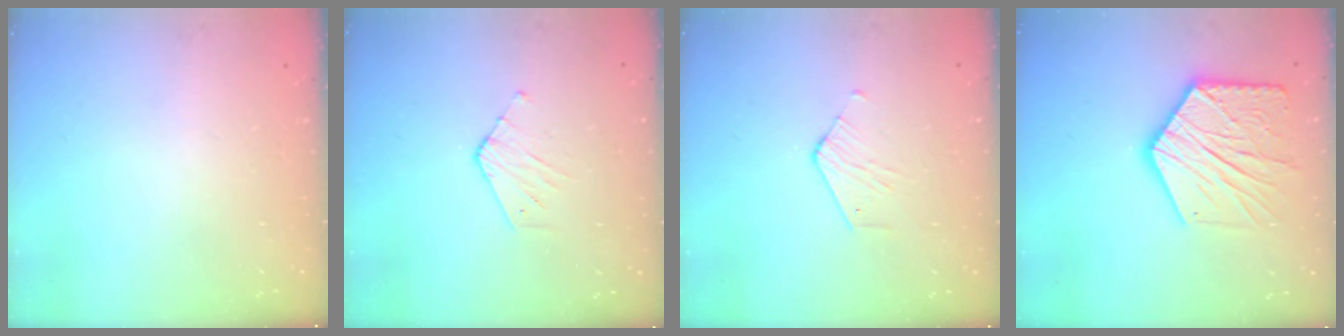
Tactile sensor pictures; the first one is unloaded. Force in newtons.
{"total": 3.4, "press": 3.4, "slide": 0.3}
{"total": 2.7, "press": 2.7, "slide": 0.3}
{"total": 18.2, "press": 18.2, "slide": 1.5}